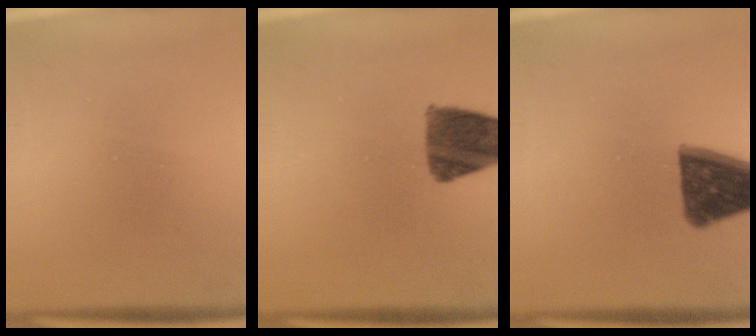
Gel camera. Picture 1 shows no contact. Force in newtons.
{"total": 11.0}
{"total": 12.0}